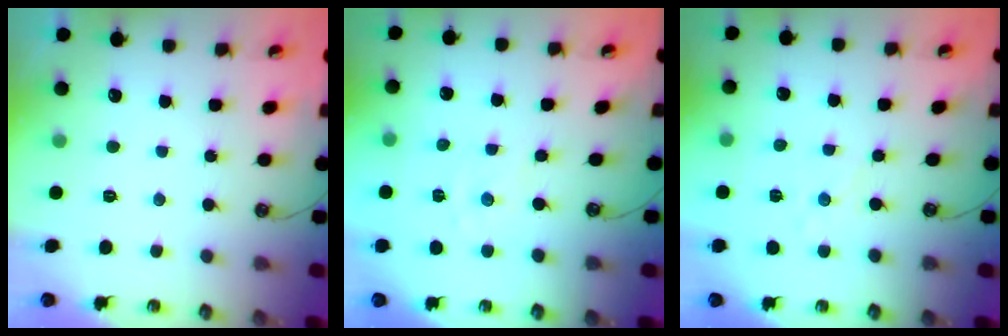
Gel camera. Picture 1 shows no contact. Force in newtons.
{"total": 0.0}
{"total": 4.1, "press": 4.1, "slide": 0.4}